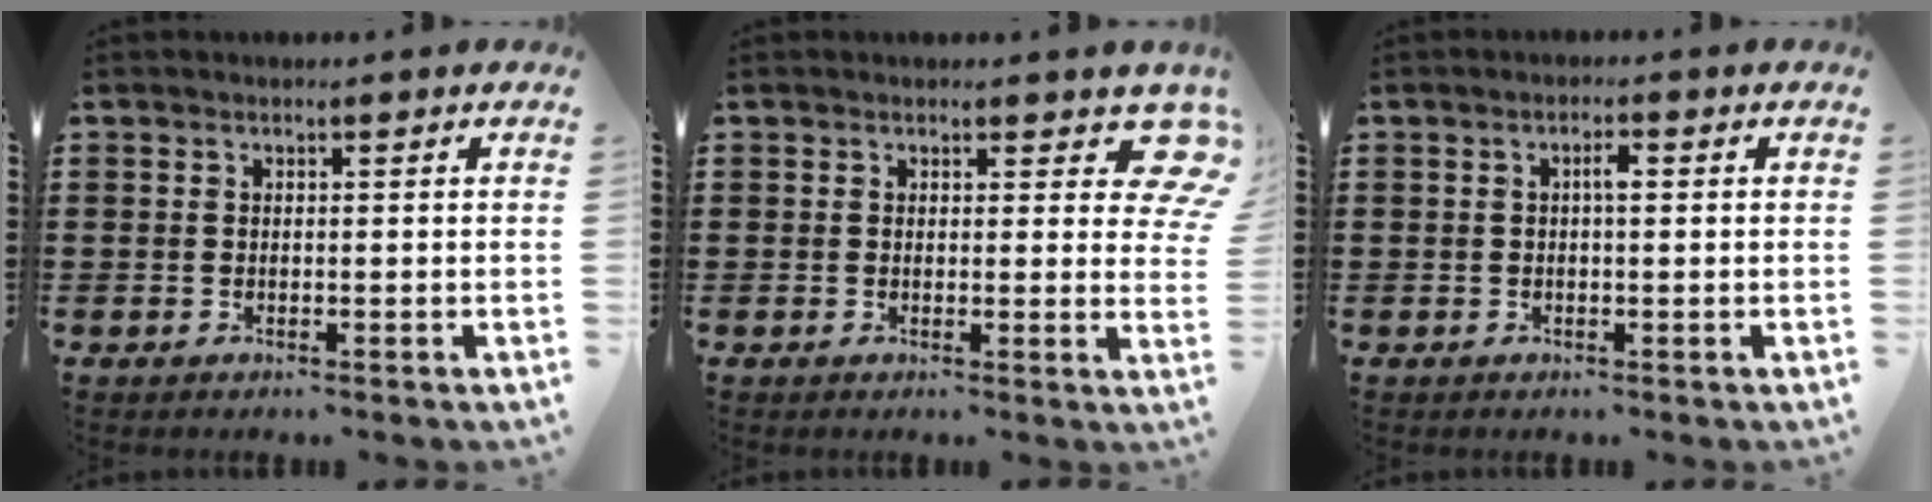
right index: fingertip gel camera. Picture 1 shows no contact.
{"total": 4.7, "force": [2.7, 2.2, 3.1], "torque": [-0.023, -0.011, 0.039]}
{"total": 1.9, "force": [0.1, 0.5, 1.8], "torque": [-0.035, 0.003, 0.000]}